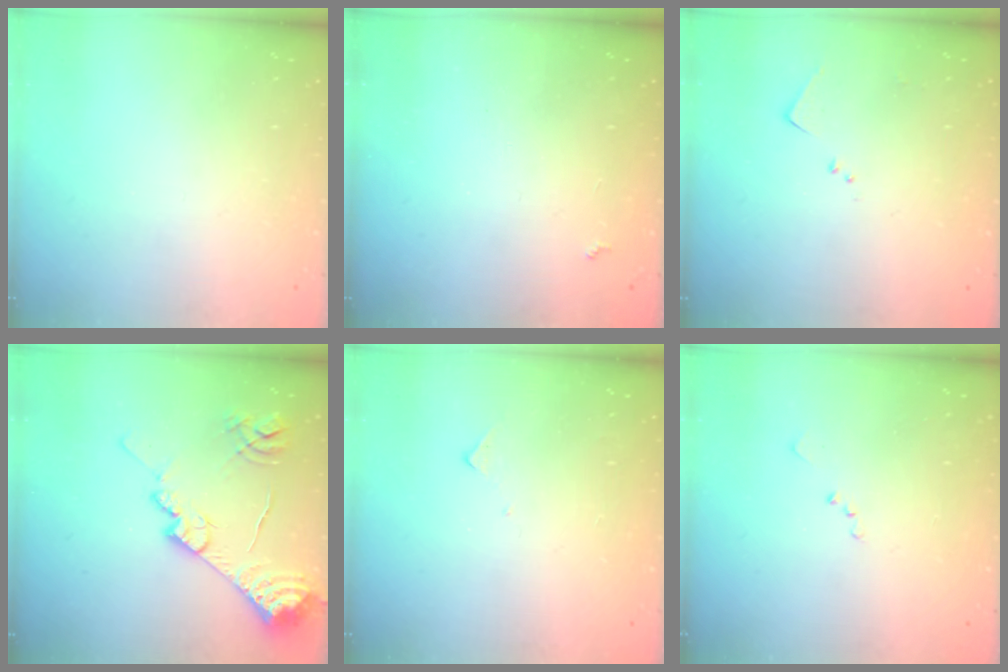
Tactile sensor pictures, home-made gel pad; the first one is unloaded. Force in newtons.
{"total": 2.3, "press": 2.2, "slide": 0.4}
{"total": 5.8, "press": 5.7, "slide": 0.8}
{"total": 15.2, "press": 15.1, "slide": 1.3}
{"total": 6.2, "press": 6.2, "slide": 0.4}
{"total": 8.6, "press": 8.5, "slide": 1.1}